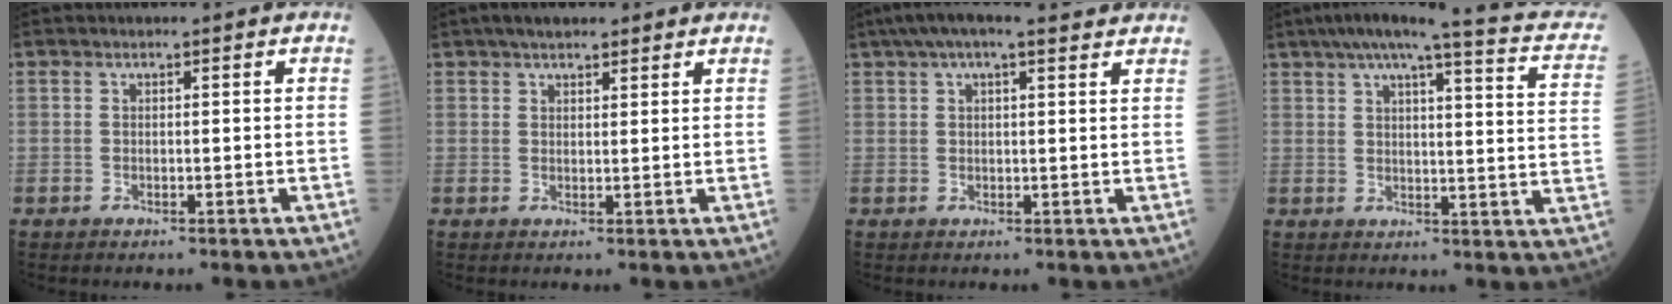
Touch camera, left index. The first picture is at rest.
{"total": 4.8, "force": [3.9, 1.6, 2.4], "torque": [-0.031, 0.028, 0.060]}
{"total": 9.9, "force": [8.0, 2.1, 5.5], "torque": [-0.090, 0.049, 0.113]}
{"total": 19.8, "force": [15.6, 2.2, 12.0], "torque": [-0.169, 0.009, 0.177]}